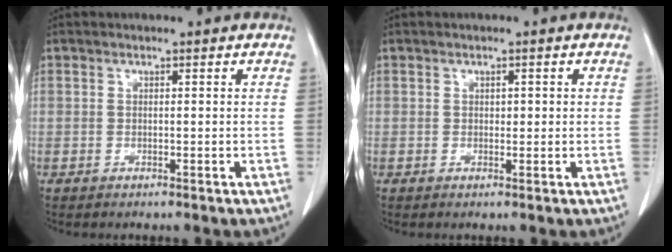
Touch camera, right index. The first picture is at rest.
{"total": 1.0, "force": [0.2, 0.6, 0.8], "torque": [-0.009, 0.001, 0.003]}